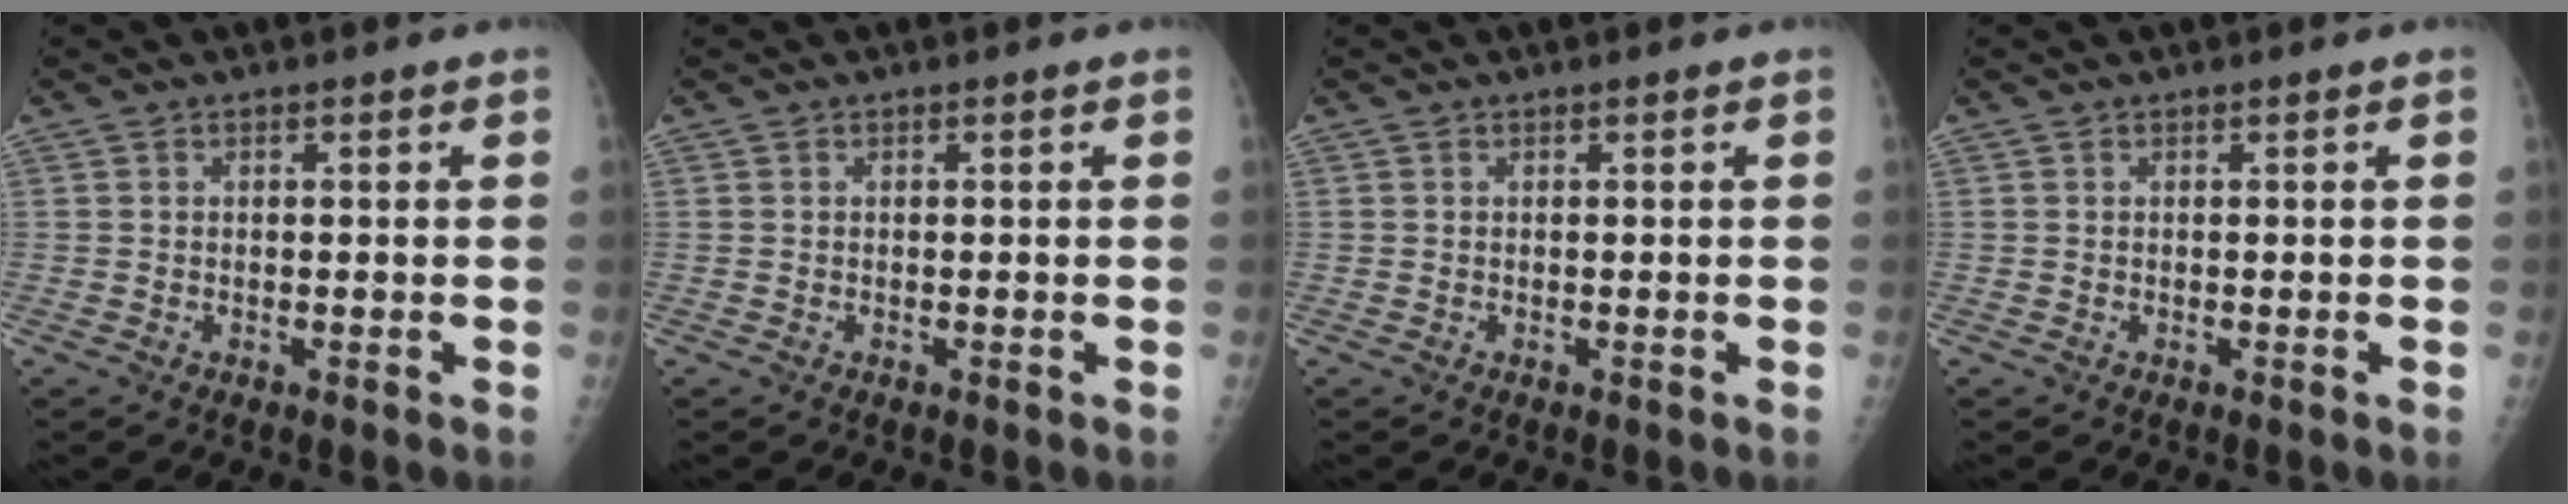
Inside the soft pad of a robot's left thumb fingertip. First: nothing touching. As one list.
[{"total": 0.0}, {"total": 0.0}, {"total": 0.0}]